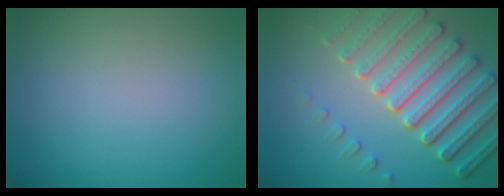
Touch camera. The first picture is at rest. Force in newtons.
{"total": 7.9, "press": 5.8, "slide": 5.4}